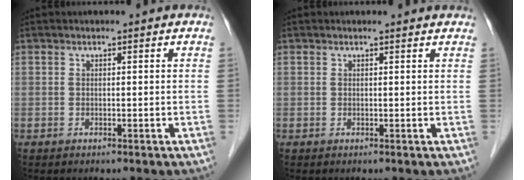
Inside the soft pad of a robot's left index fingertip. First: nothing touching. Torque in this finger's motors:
{"motor_torque": [0.07, -0.20, -0.03, 0.01]}